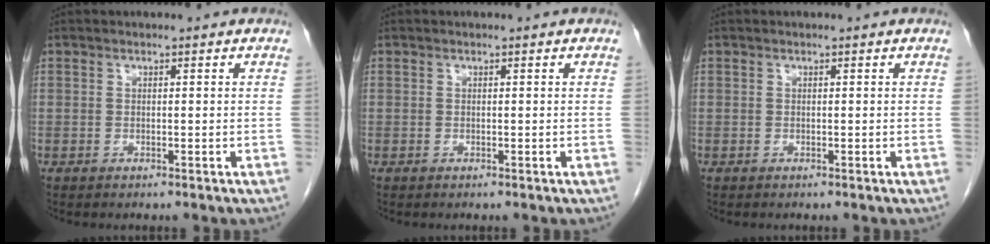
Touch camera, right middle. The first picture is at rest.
{"total": 0.0}
{"total": 0.0}